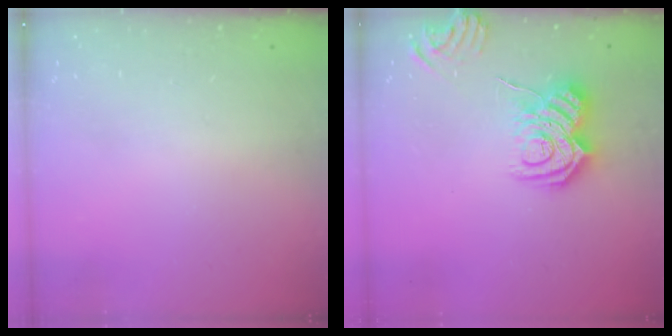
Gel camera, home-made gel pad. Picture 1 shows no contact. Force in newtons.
{"total": 13.1, "press": 13.1, "slide": 1.0}